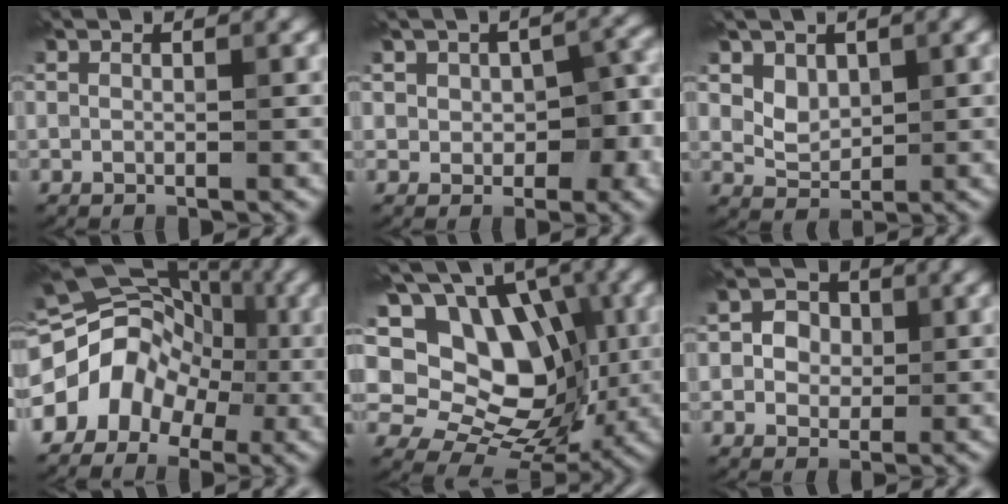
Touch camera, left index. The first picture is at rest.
{"total": 5.3, "force": [0.0, 3.6, 3.9], "torque": [-0.048, 0.002, 0.003]}
{"total": 2.3, "force": [1.1, 1.7, 1.0], "torque": [-0.028, -0.011, 0.030]}
{"total": 8.1, "force": [-2.3, 6.3, 4.5], "torque": [-0.060, 0.028, -0.057]}
{"total": 11.6, "force": [3.1, 8.2, 7.6], "torque": [-0.117, 0.022, 0.046]}
{"total": 2.6, "force": [0.1, 2.3, 1.2], "torque": [-0.014, 0.007, -0.007]}